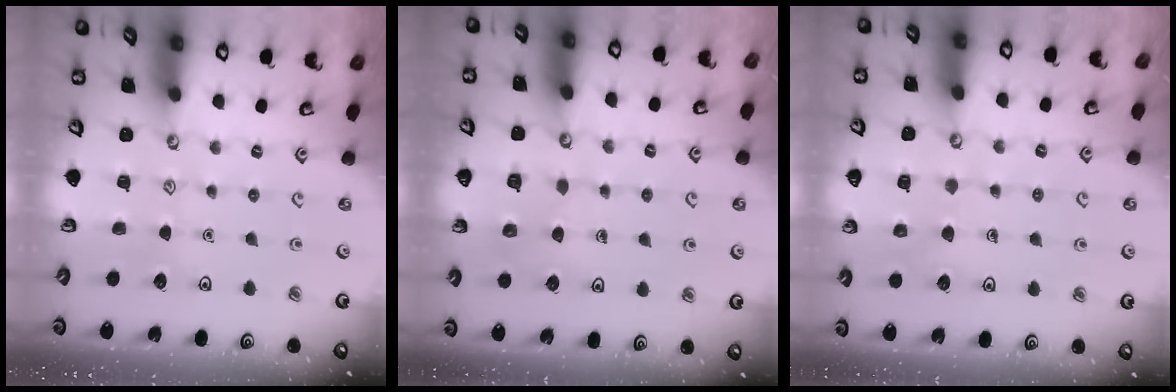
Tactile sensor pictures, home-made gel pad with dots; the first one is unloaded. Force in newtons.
{"total": 2.6, "press": 2.6, "slide": 0.1}
{"total": 6.5, "press": 6.4, "slide": 0.5}